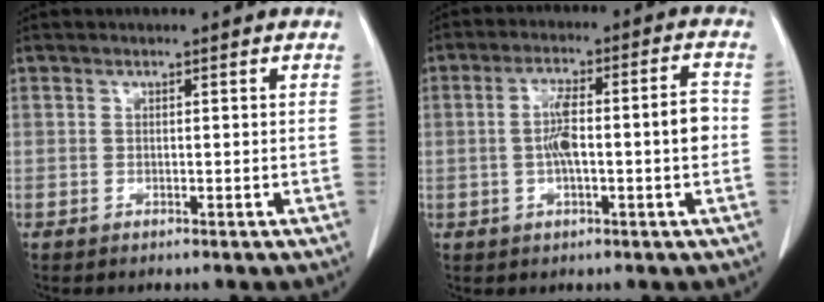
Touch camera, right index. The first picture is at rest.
{"total": 9.4, "force": [-0.7, 1.3, 9.3], "torque": [-0.161, 0.026, -0.013]}